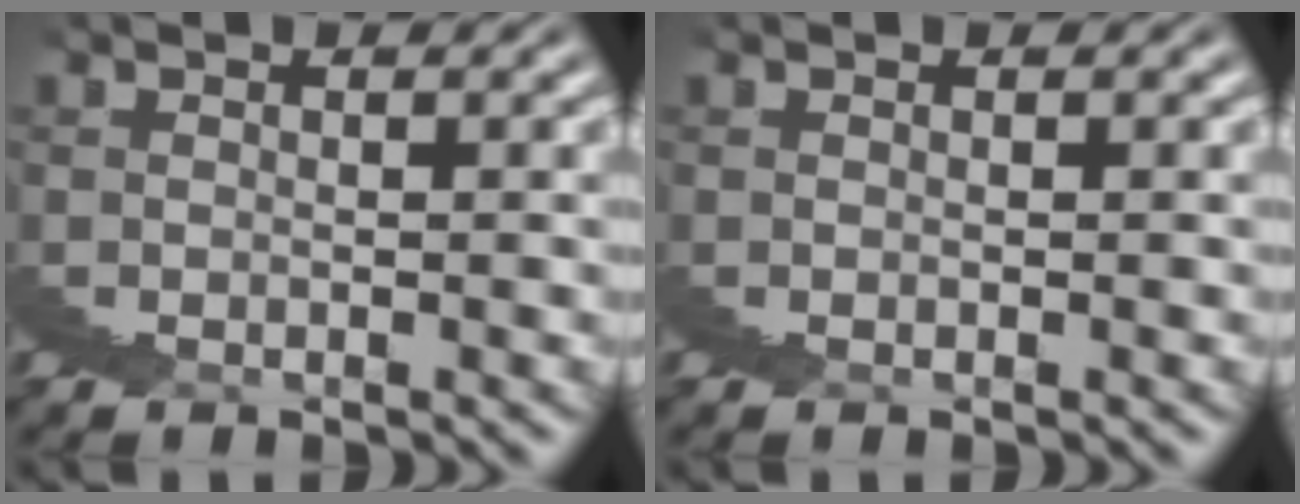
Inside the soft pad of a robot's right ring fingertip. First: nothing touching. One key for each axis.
{"total": 0.0}